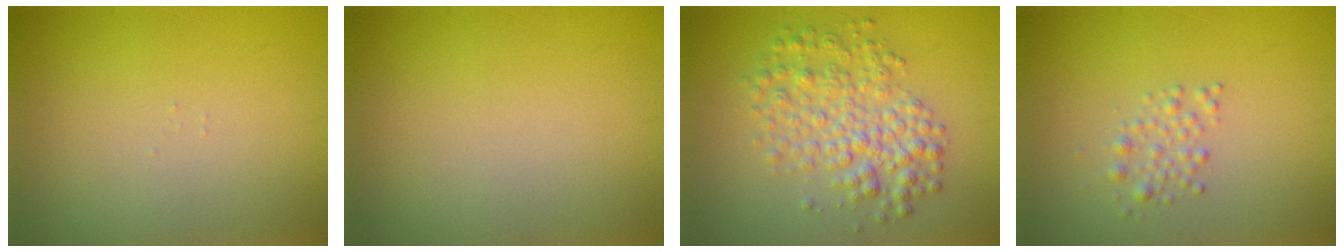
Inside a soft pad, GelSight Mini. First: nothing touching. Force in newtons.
{"total": 0.0}
{"total": 4.6, "press": 4.6, "slide": 0.1}
{"total": 1.5, "press": 1.5, "slide": 0.0}